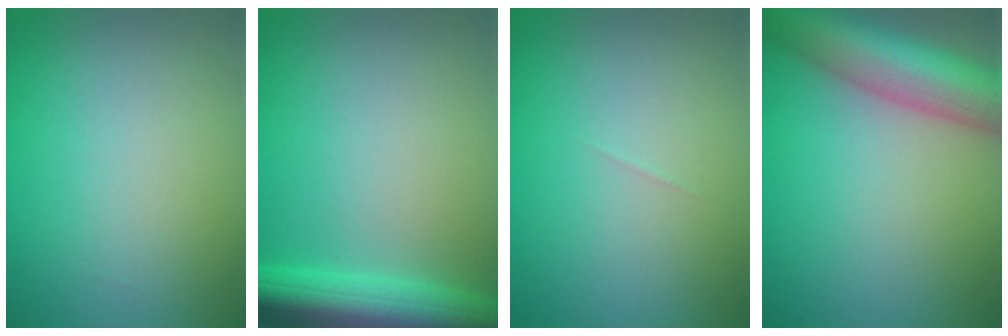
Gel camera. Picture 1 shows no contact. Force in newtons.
{"total": 7.5, "press": 7.5, "slide": 0.4}
{"total": 0.0}
{"total": 8.9, "press": 8.9, "slide": 0.4}